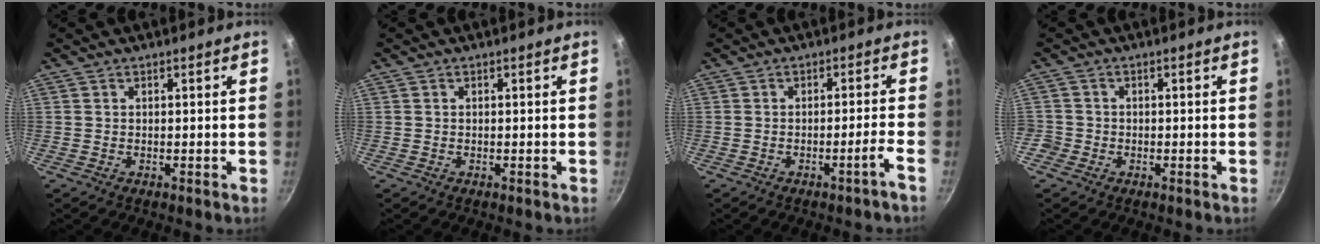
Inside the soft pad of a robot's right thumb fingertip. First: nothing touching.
{"total": 0.0}
{"total": 3.2, "force": [-1.9, -0.8, 2.4], "torque": [-0.045, 0.018, -0.025]}
{"total": 2.0, "force": [-1.1, 1.6, 0.2], "torque": [-0.002, 0.009, -0.023]}